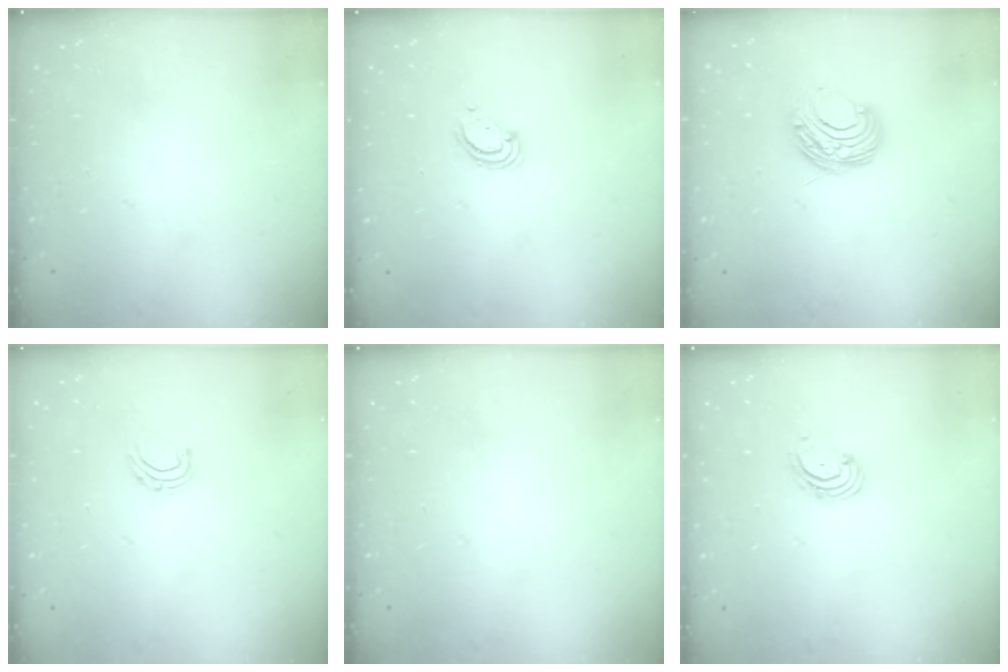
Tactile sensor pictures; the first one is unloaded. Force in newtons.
{"total": 3.8, "press": 3.8, "slide": 0.3}
{"total": 8.7, "press": 8.7, "slide": 0.6}
{"total": 4.5, "press": 4.5, "slide": 0.4}
{"total": 0.0}
{"total": 2.0, "press": 1.9, "slide": 0.6}